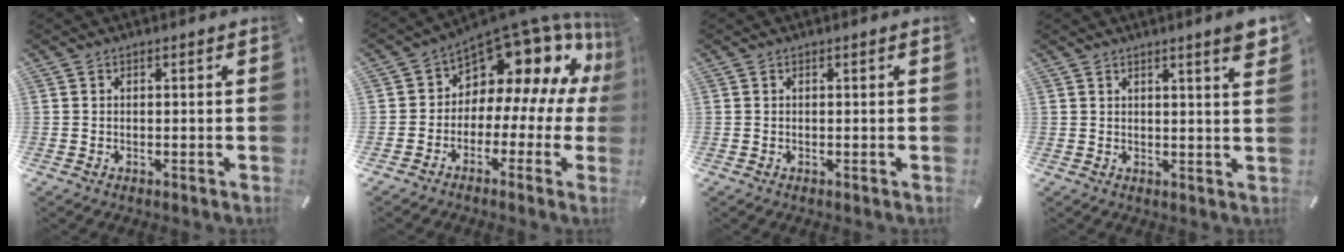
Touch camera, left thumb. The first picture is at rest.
{"total": 11.9, "force": [7.3, 7.3, 5.8], "torque": [-0.096, -0.077, 0.127]}
{"total": 0.0}
{"total": 4.5, "force": [2.9, 0.2, 3.4], "torque": [-0.055, -0.015, 0.047]}